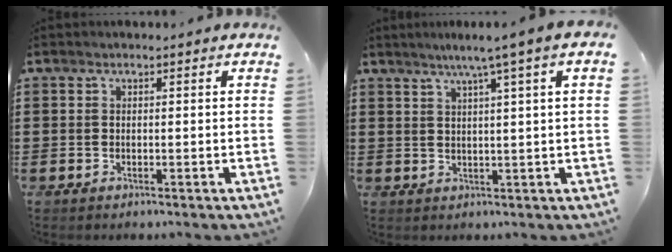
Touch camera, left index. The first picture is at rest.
{"total": 4.1, "force": [2.2, -0.9, 3.3], "torque": [-0.068, -0.007, 0.033]}